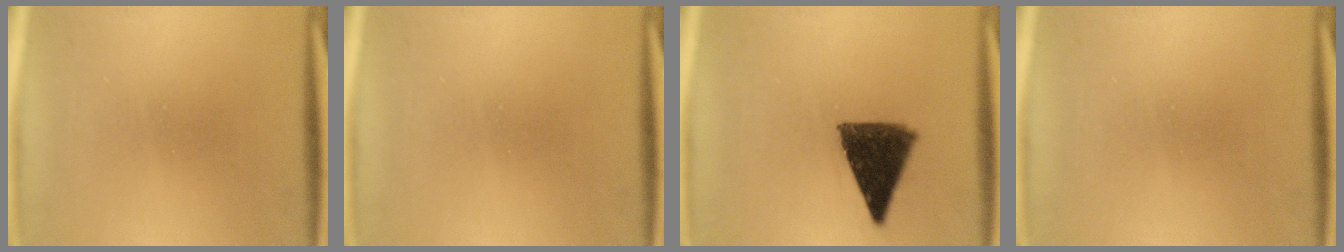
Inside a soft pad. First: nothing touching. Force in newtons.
{"total": 0.0}
{"total": 9.1}
{"total": 0.0}